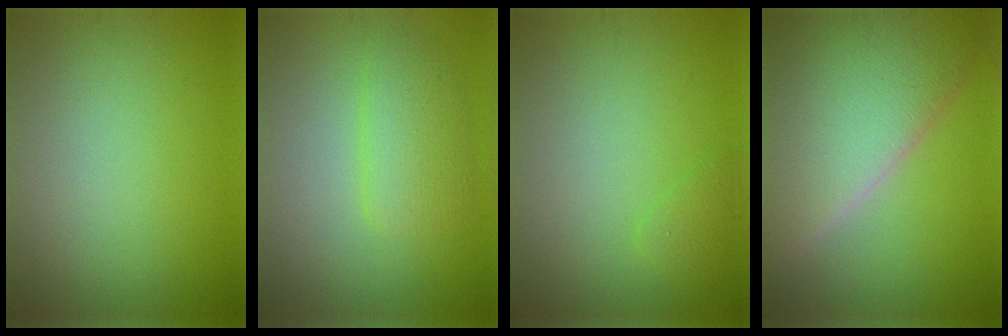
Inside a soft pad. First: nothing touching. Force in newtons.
{"total": 3.1, "press": 3.1, "slide": 0.4}
{"total": 1.2, "press": 1.2, "slide": 0.1}
{"total": 13.3, "press": 13.2, "slide": 1.0}